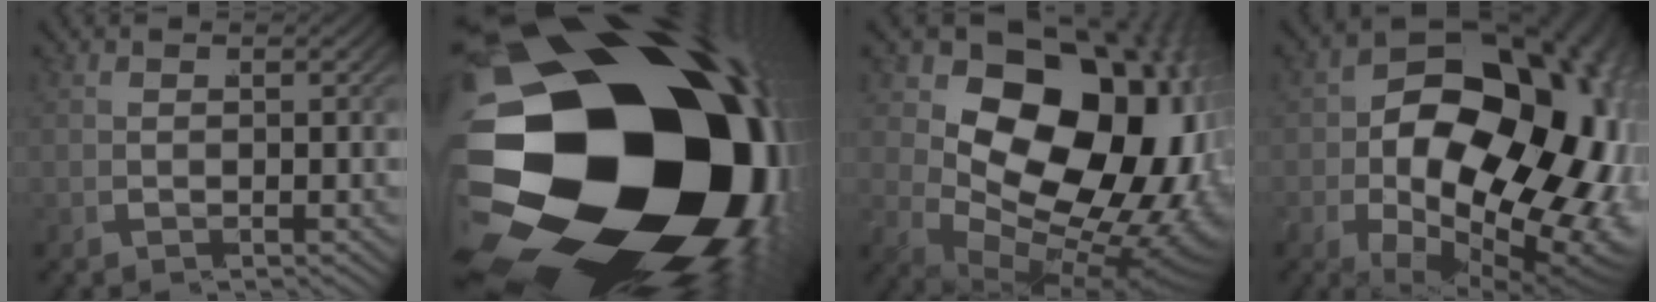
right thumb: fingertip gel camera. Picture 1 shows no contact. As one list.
[{"total": 49.4, "force": [-5.5, 31.6, 37.5], "torque": [-0.574, -0.085, -0.049]}, {"total": 25.5, "force": [0.1, 16.9, 19.1], "torque": [-0.332, -0.062, 0.039]}, {"total": 27.6, "force": [-2.1, 17.9, 20.9], "torque": [-0.323, -0.061, -0.003]}]